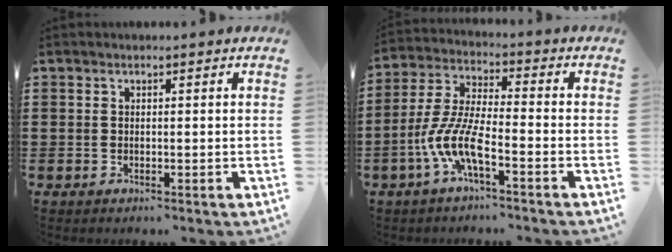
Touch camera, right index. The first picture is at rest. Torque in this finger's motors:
{"motor_torque": [1.35, -0.79, 0.49, 0.21]}